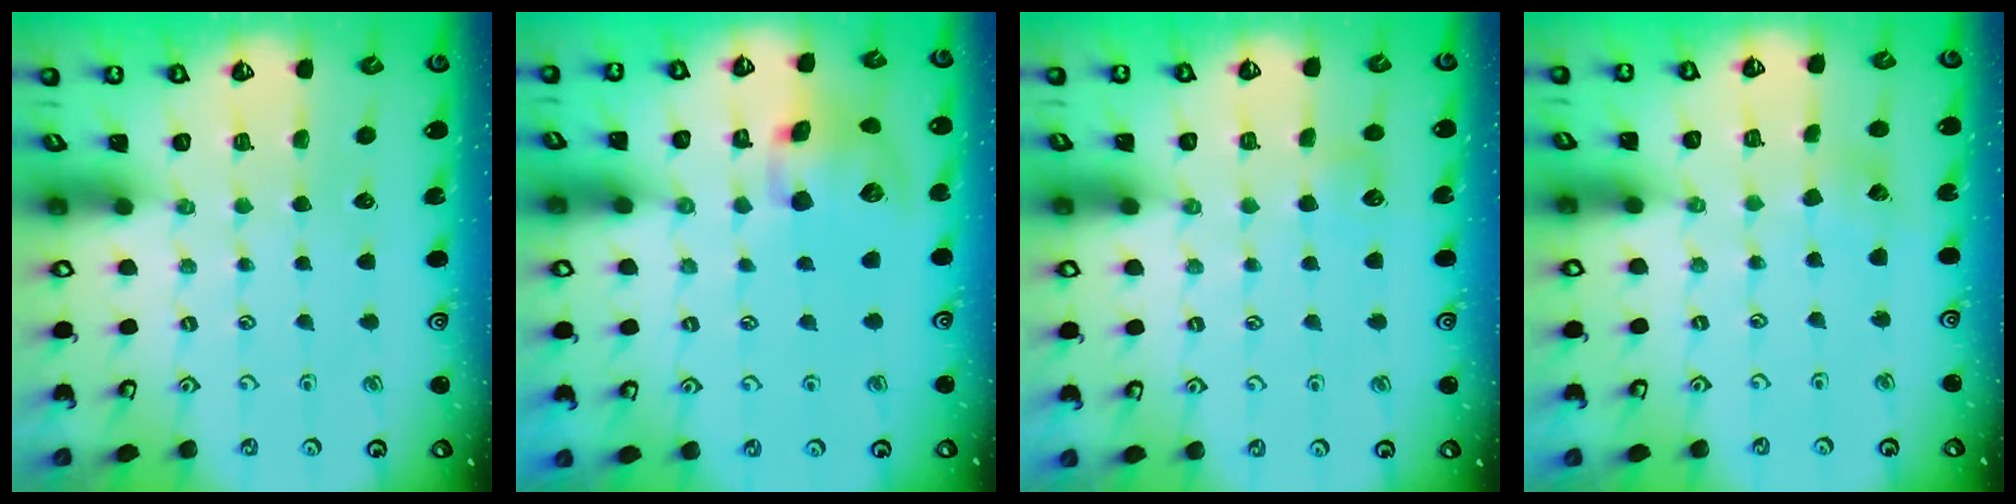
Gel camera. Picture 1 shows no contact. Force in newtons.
{"total": 11.7, "press": 11.5, "slide": 1.8}
{"total": 3.7, "press": 3.7, "slide": 0.4}
{"total": 4.6, "press": 4.6, "slide": 0.5}